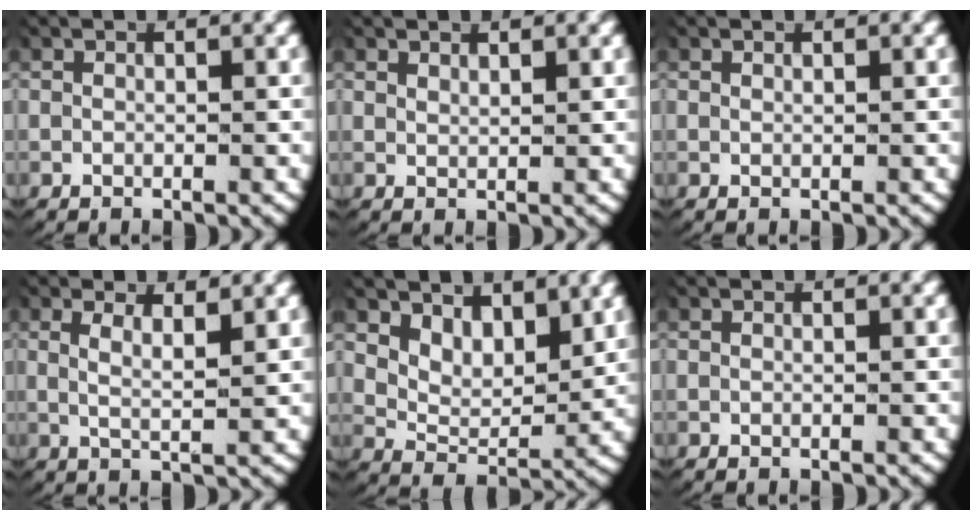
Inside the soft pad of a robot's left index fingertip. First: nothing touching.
{"total": 1.1, "force": [1.1, -0.1, 0.1], "torque": [-0.004, -0.005, 0.025]}
{"total": 0.0}
{"total": 2.7, "force": [1.2, 0.7, 2.3], "torque": [-0.043, -0.012, 0.023]}
{"total": 5.3, "force": [2.7, 3.3, 3.1], "torque": [-0.060, -0.014, 0.048]}
{"total": 0.0}